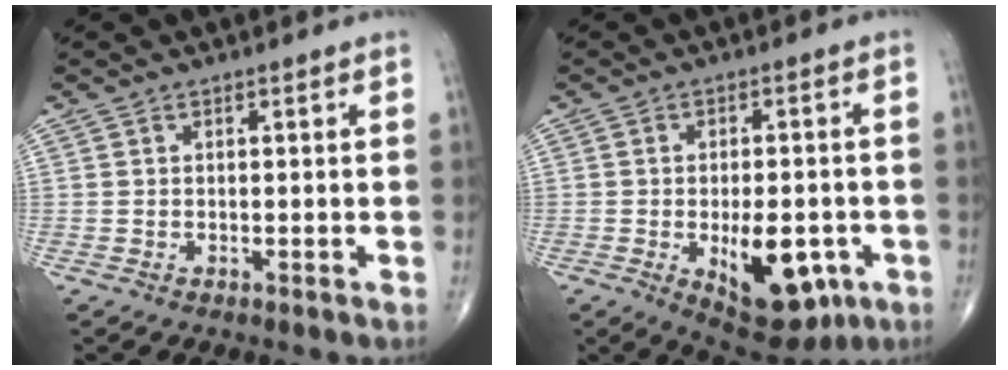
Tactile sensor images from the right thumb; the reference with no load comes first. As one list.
[{"total": 13.6, "force": [-4.3, 6.8, 11.1], "torque": [-0.133, 0.005, -0.045]}]